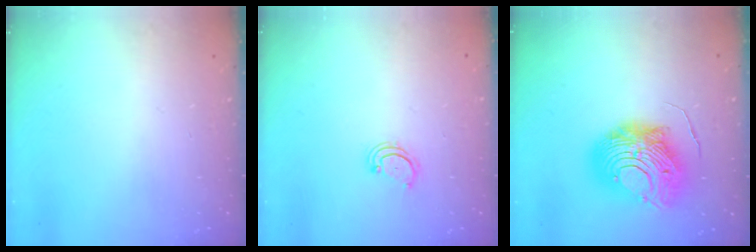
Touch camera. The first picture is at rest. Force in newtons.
{"total": 2.9, "press": 2.9, "slide": 0.3}
{"total": 15.3, "press": 15.2, "slide": 1.6}